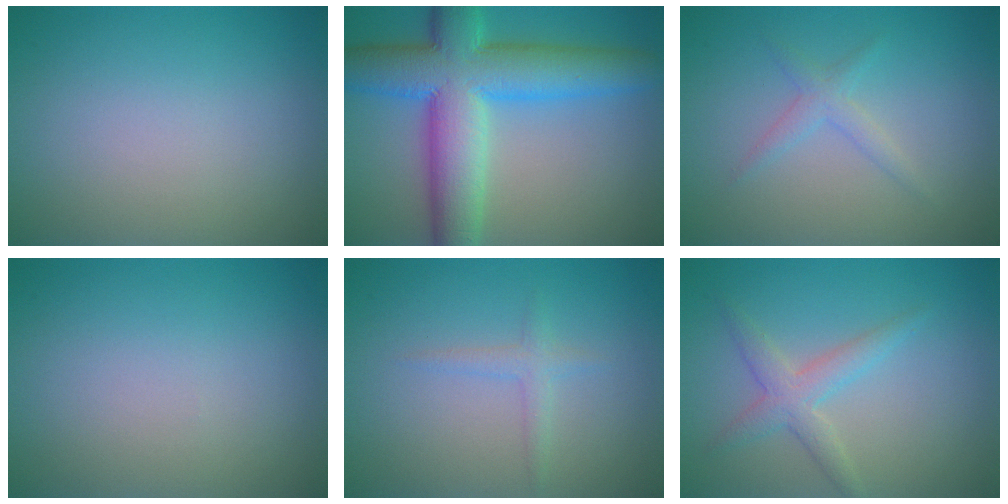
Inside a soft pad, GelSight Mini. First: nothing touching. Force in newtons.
{"total": 11.1, "press": 11.1, "slide": 0.2}
{"total": 1.6, "press": 1.6, "slide": 0.1}
{"total": 0.0}
{"total": 1.3, "press": 1.3, "slide": 0.1}
{"total": 2.7, "press": 2.7, "slide": 0.1}